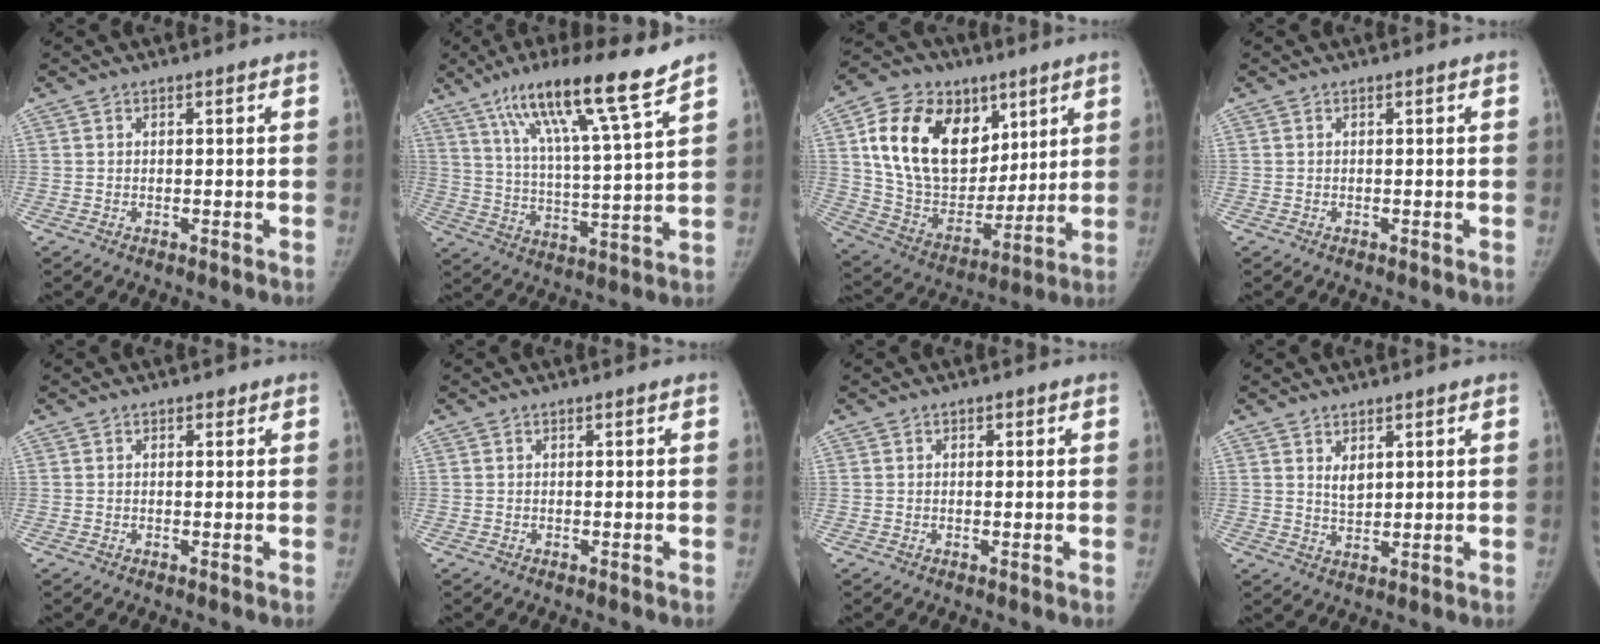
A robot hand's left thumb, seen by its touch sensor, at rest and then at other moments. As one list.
[{"total": 17.3, "force": [12.0, 0.7, 12.4], "torque": [-0.194, -0.053, 0.202]}, {"total": 24.6, "force": [9.3, 17.2, 14.9], "torque": [-0.242, -0.016, 0.172]}, {"total": 0.0}, {"total": 0.6, "force": [0.4, 0.4, 0.2], "torque": [0.008, -0.001, 0.002]}, {"total": 0.0}, {"total": 0.6, "force": [0.2, 0.5, 0.3], "torque": [0.004, 0.001, 0.000]}, {"total": 3.1, "force": [1.5, 1.7, 2.1], "torque": [-0.023, -0.016, 0.034]}]